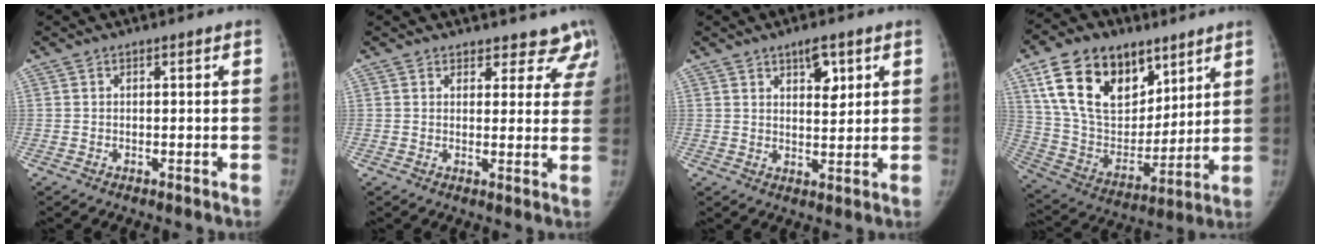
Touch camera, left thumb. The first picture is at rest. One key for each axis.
{"total": 8.5, "fx": 7.4, "fy": 4.0, "fz": 0.8, "tx": 0.050, "ty": -0.032, "tz": 0.064}
{"total": 5.4, "fx": 2.9, "fy": 2.5, "fz": 3.9, "tx": -0.042, "ty": -0.019, "tz": 0.046}
{"total": 23.3, "fx": 12.4, "fy": 14.6, "fz": 13.3, "tx": -0.209, "ty": -0.033, "tz": 0.228}